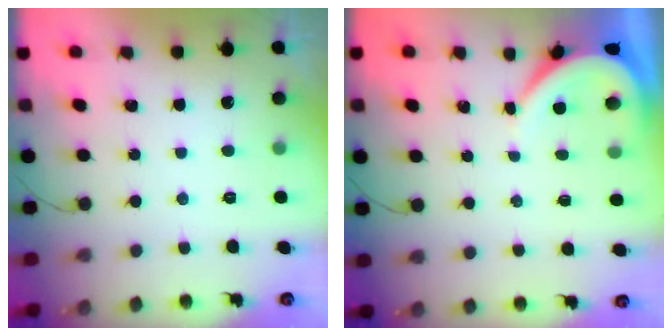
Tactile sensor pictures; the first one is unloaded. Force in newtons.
{"total": 3.7, "press": 3.7, "slide": 0.4}